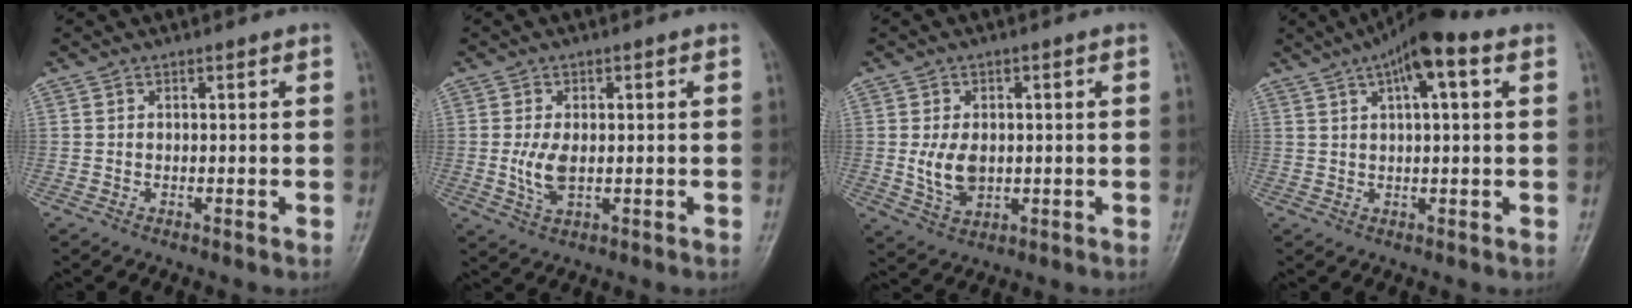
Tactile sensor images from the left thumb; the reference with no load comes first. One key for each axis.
{"total": 4.6, "fx": -0.1, "fy": 2.3, "fz": 3.9, "tx": -0.087, "ty": -0.008, "tz": 0.001}
{"total": 6.1, "fx": 0.0, "fy": 4.0, "fz": 4.6, "tx": -0.078, "ty": -0.007, "tz": 0.009}
{"total": 10.0, "fx": 4.5, "fy": 2.6, "fz": 8.5, "tx": -0.136, "ty": 0.019, "tz": 0.066}